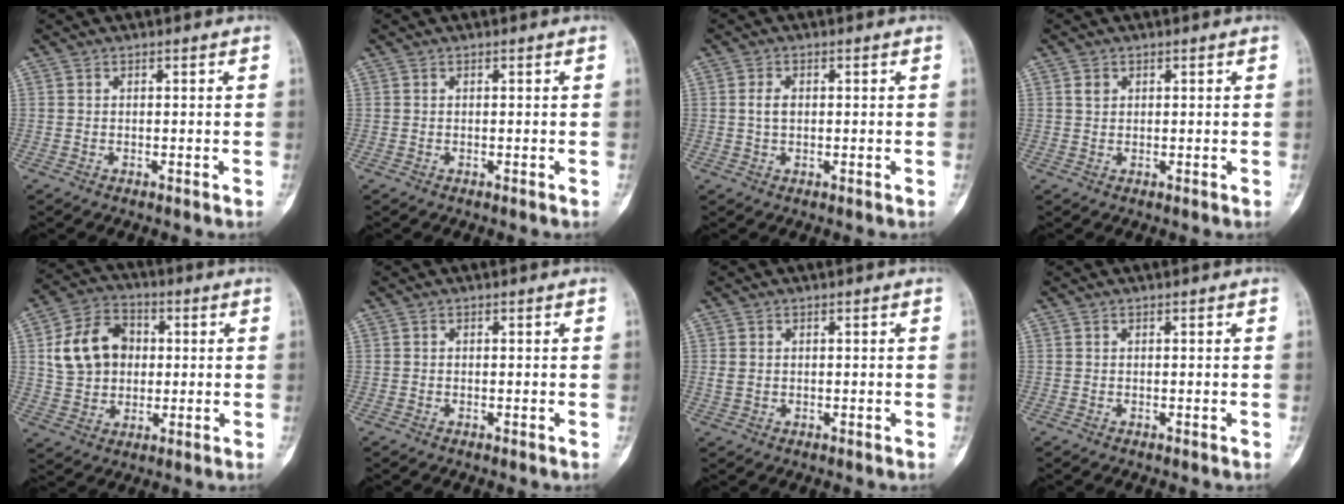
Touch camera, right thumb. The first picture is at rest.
{"total": 0.0}
{"total": 2.4, "force": [0.2, 1.5, 1.8], "torque": [-0.034, 0.004, 0.003]}
{"total": 1.4, "force": [0.6, 1.1, 0.6], "torque": [-0.005, -0.001, 0.012]}
{"total": 13.0, "force": [1.9, 10.3, 7.7], "torque": [-0.113, 0.013, 0.034]}
{"total": 0.0}
{"total": 1.8, "force": [0.2, 1.5, 1.1], "torque": [-0.023, 0.004, 0.011]}
{"total": 0.0}